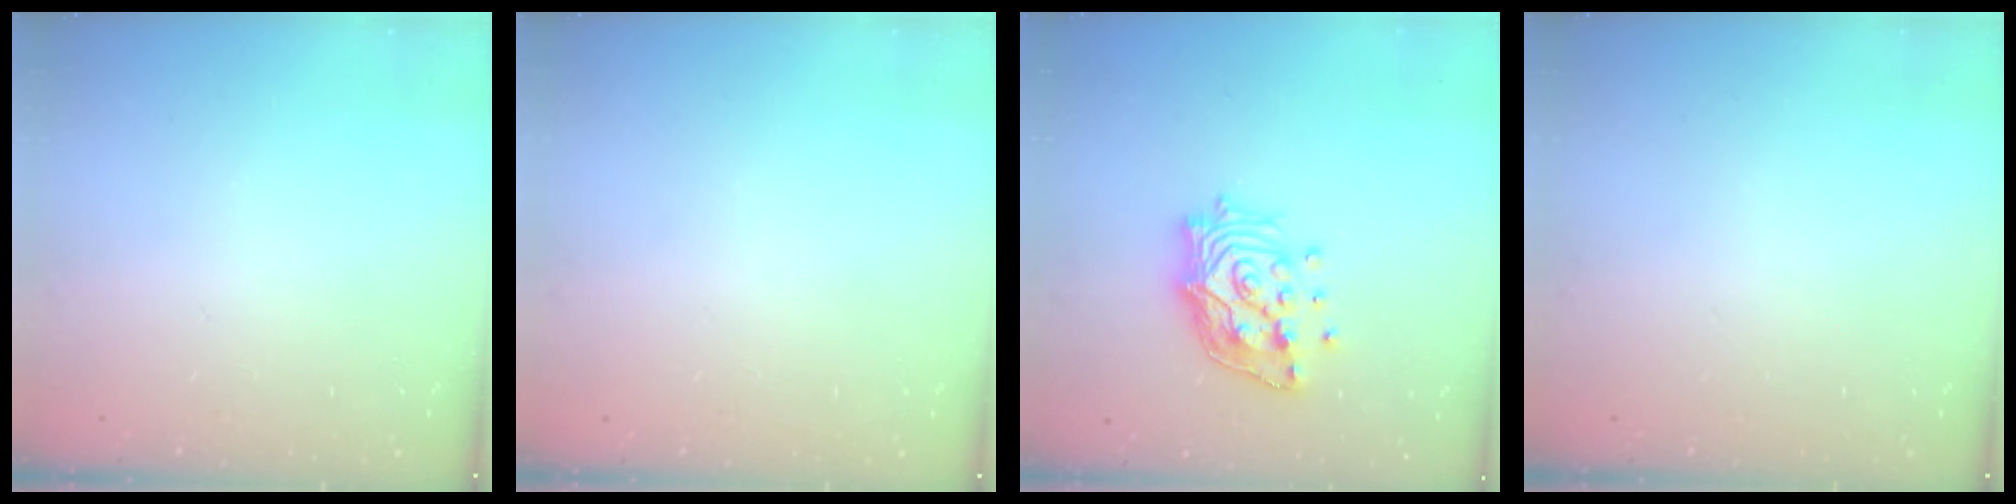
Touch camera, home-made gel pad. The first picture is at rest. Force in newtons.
{"total": 0.0}
{"total": 15.5, "press": 15.4, "slide": 0.9}
{"total": 0.0}